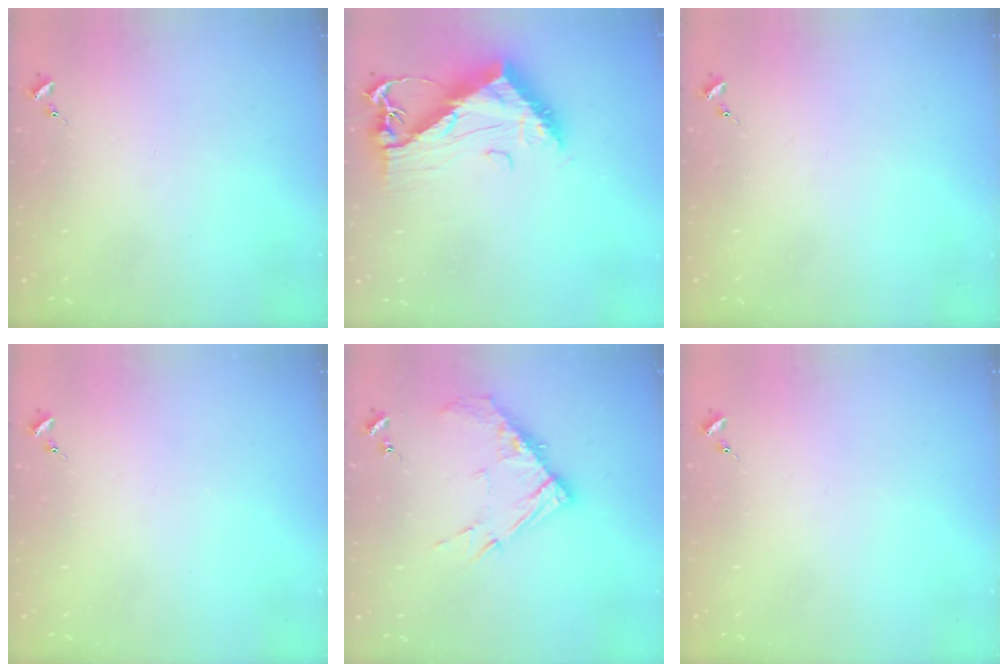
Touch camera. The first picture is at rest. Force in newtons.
{"total": 14.0, "press": 14.0, "slide": 1.3}
{"total": 0.0}
{"total": 0.0}
{"total": 11.1, "press": 11.0, "slide": 1.1}
{"total": 0.0}